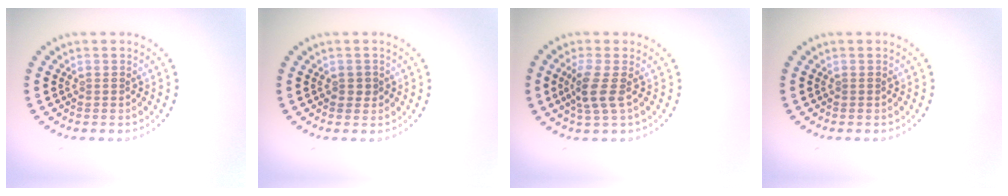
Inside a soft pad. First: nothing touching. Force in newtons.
{"total": 1.1, "press": 1.1, "slide": 0.3}
{"total": 2.5, "press": 2.0, "slide": 1.5}
{"total": 0.0}